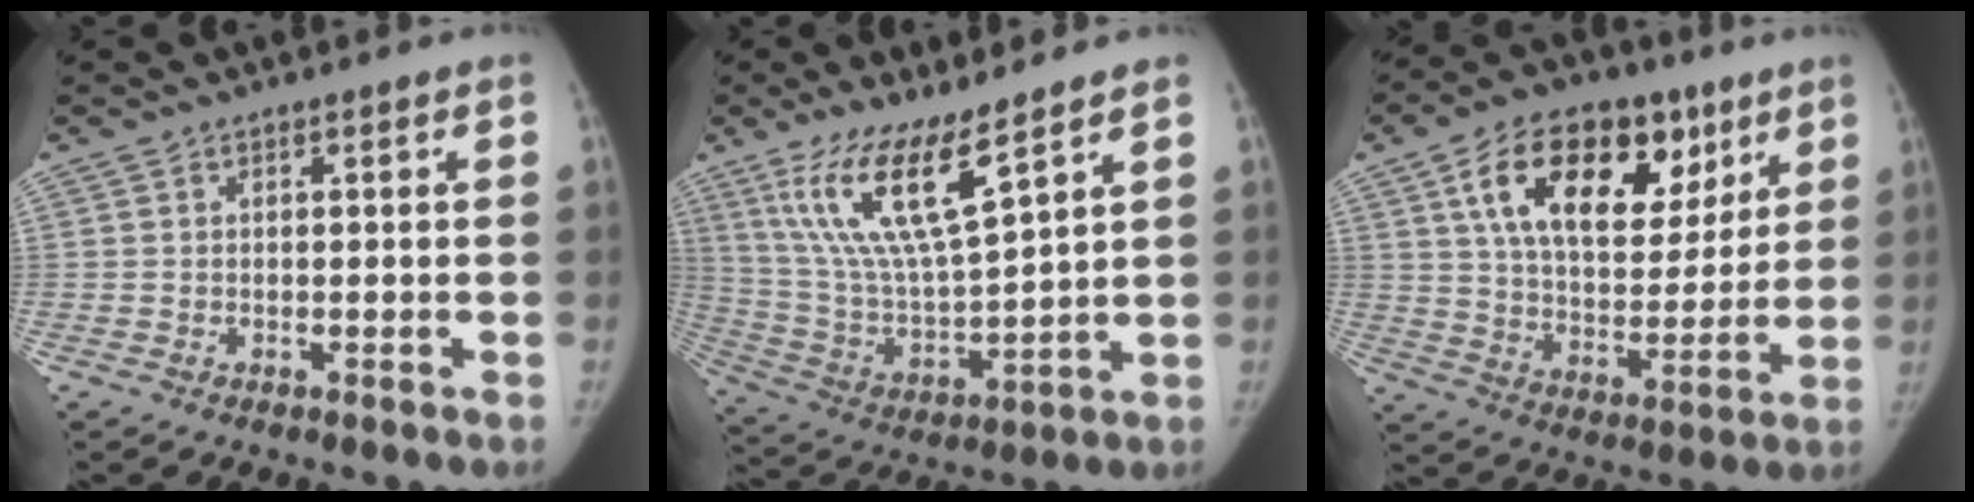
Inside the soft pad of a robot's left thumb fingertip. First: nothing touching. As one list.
[{"total": 15.1, "force": [9.3, 3.0, 11.5], "torque": [-0.221, -0.055, 0.197]}, {"total": 22.1, "force": [10.2, 12.7, 15.0], "torque": [-0.200, -0.019, 0.171]}]